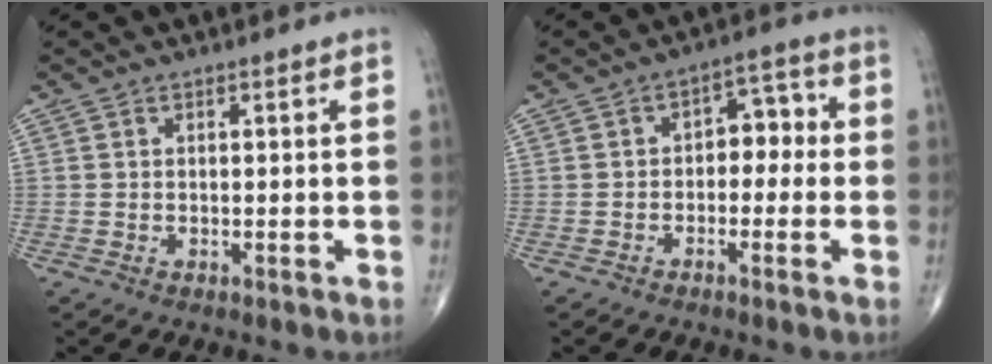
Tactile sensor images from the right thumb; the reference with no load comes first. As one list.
[{"total": 5.8, "force": [-0.7, 4.0, 4.1], "torque": [-0.029, 0.032, -0.022]}]